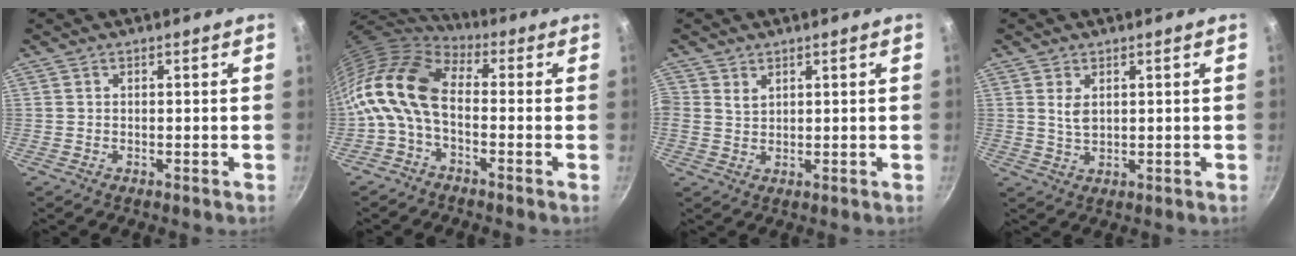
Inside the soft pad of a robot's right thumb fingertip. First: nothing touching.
{"total": 12.9, "force": [-1.5, 7.4, 10.5], "torque": [-0.199, 0.026, -0.047]}
{"total": 2.2, "force": [1.2, 1.6, 0.9], "torque": [-0.012, -0.007, 0.022]}
{"total": 3.1, "force": [1.0, 1.7, 2.3], "torque": [-0.041, -0.010, 0.022]}